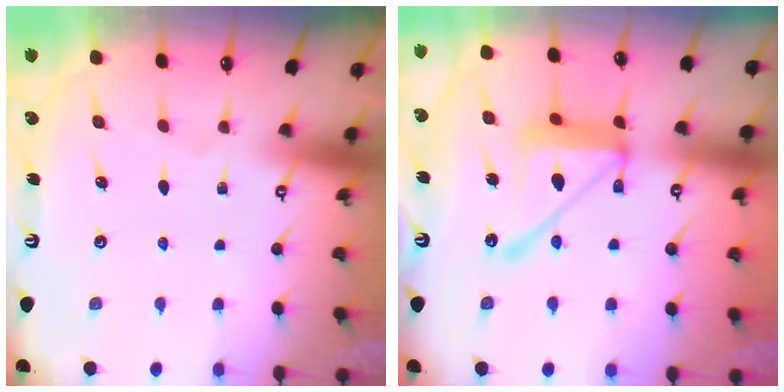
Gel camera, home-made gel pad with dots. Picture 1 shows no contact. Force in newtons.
{"total": 15.2, "press": 15.1, "slide": 1.3}